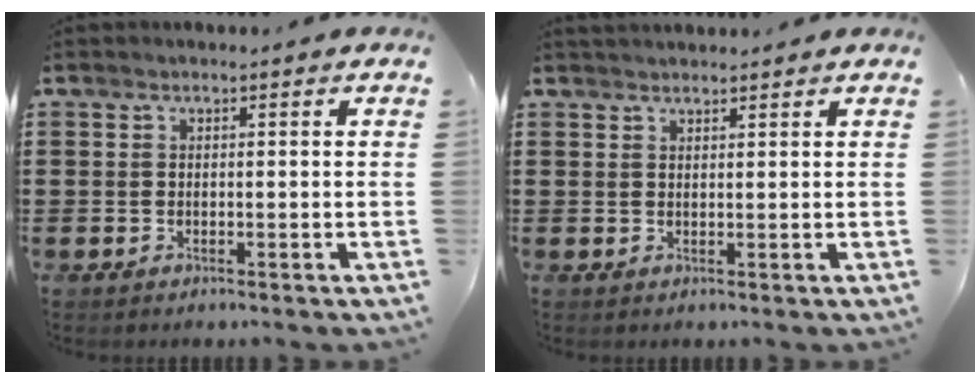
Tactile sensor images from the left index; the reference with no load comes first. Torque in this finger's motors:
{"motor_torque": [-0.10, 0.65, 0.14, 0.06]}